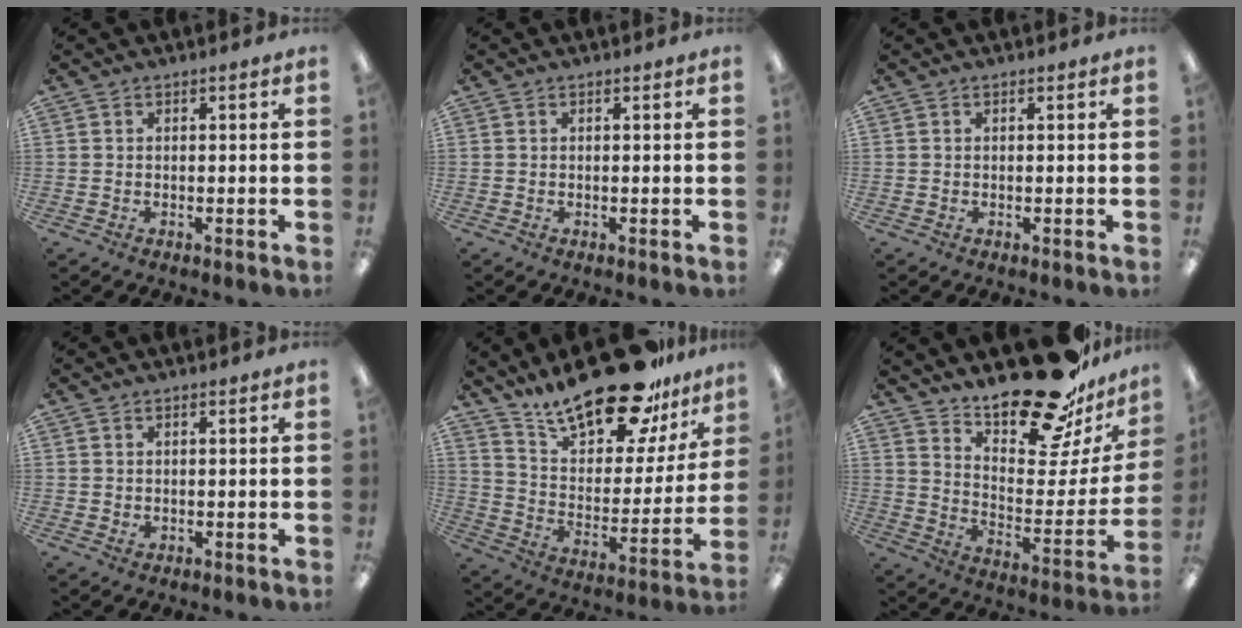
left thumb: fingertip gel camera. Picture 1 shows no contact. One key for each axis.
{"total": 0.0}
{"total": 0.0}
{"total": 0.9, "fx": 0.5, "fy": 0.7, "fz": 0.2, "tx": 0.003, "ty": 0.001, "tz": 0.006}
{"total": 24.7, "fx": 19.4, "fy": 9.2, "fz": 12.2, "tx": -0.196, "ty": -0.120, "tz": 0.333}
{"total": 22.9, "fx": 19.1, "fy": 7.2, "fz": 10.3, "tx": -0.135, "ty": -0.137, "tz": 0.320}